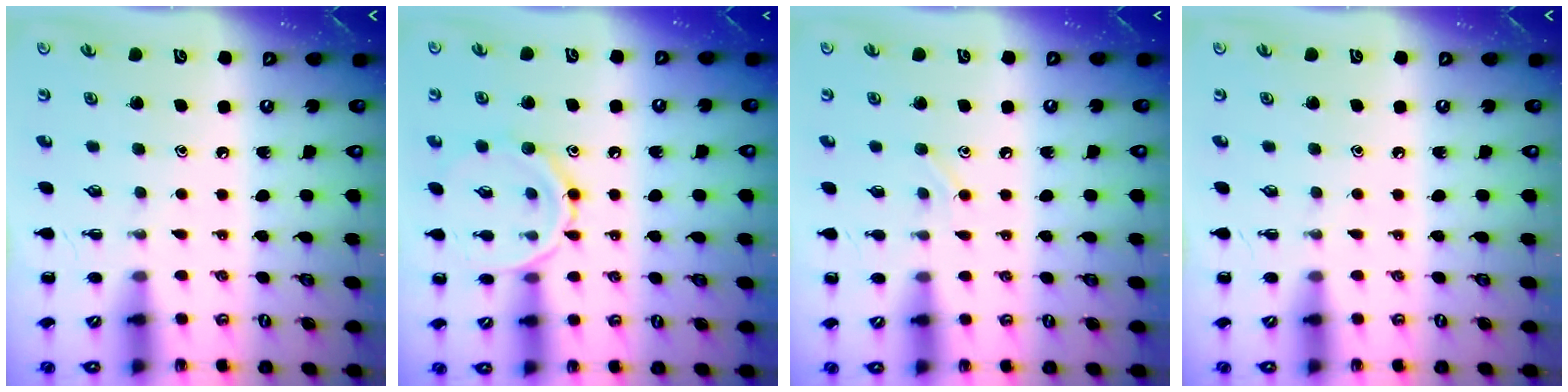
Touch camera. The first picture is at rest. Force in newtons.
{"total": 11.3, "press": 11.3, "slide": 0.6}
{"total": 5.0, "press": 4.8, "slide": 1.4}
{"total": 0.0}